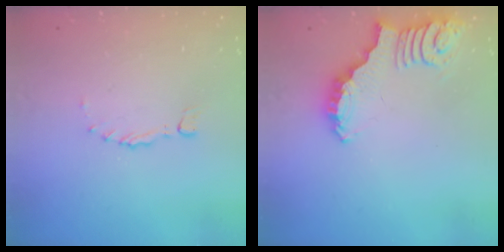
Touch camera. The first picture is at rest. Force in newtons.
{"total": 2.7, "press": 2.6, "slide": 0.5}